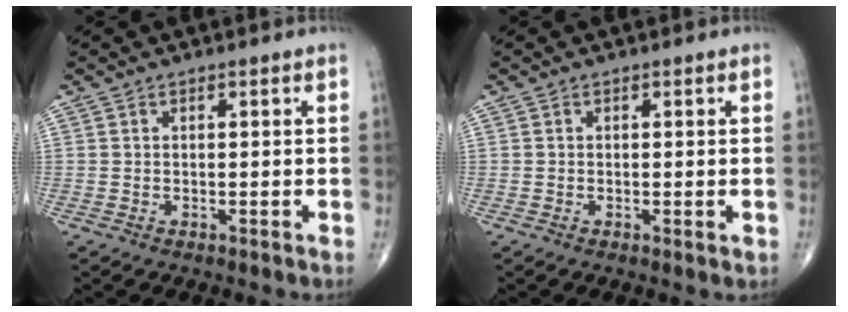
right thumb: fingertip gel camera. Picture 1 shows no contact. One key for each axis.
{"total": 0.6, "fx": 0.0, "fy": 0.2, "fz": 0.6, "tx": -0.011, "ty": -0.003, "tz": -0.001}